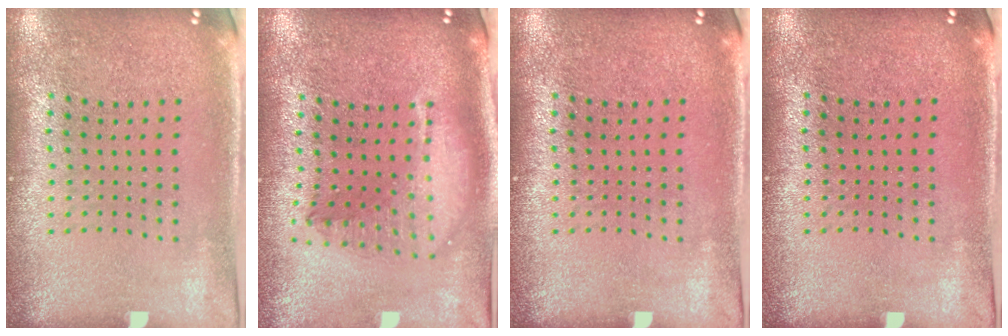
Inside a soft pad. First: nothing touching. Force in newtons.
{"total": 1.9, "press": 1.6, "slide": 1.1}
{"total": 0.0}
{"total": 0.0}